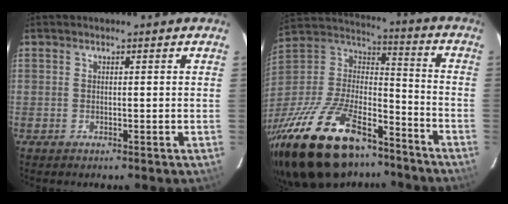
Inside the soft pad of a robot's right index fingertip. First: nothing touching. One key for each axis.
{"total": 34.1, "fx": -23.7, "fy": 14.7, "fz": 19.6, "tx": -0.403, "ty": -0.015, "tz": -0.375}